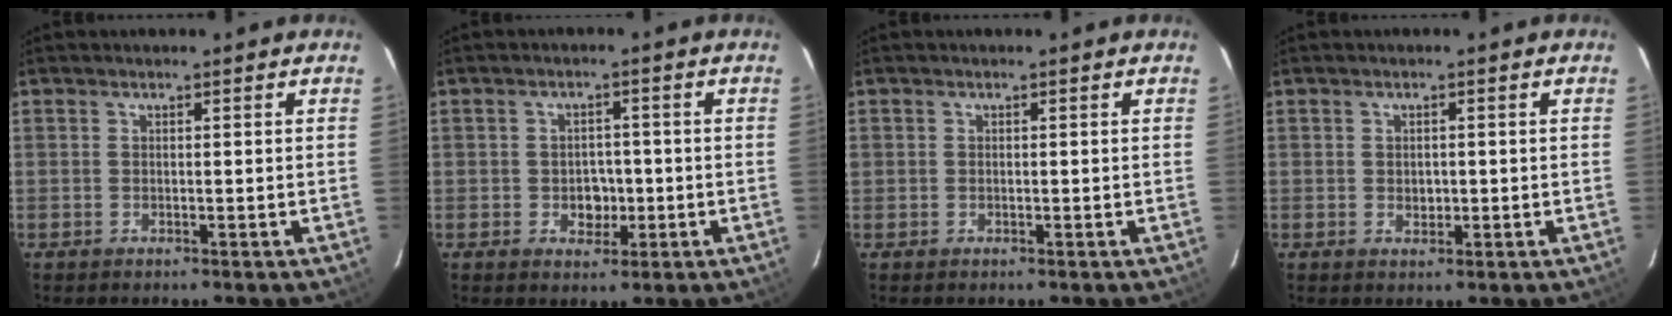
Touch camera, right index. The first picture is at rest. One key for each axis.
{"total": 3.7, "fx": -0.8, "fy": 3.2, "fz": 1.7, "tx": -0.029, "ty": 0.010, "tz": -0.002}
{"total": 0.6, "fx": -0.1, "fy": 0.6, "fz": 0.1, "tx": 0.001, "ty": 0.000, "tz": -0.001}
{"total": 1.6, "fx": -0.1, "fy": 1.4, "fz": 0.8, "tx": -0.011, "ty": 0.004, "tz": -0.001}